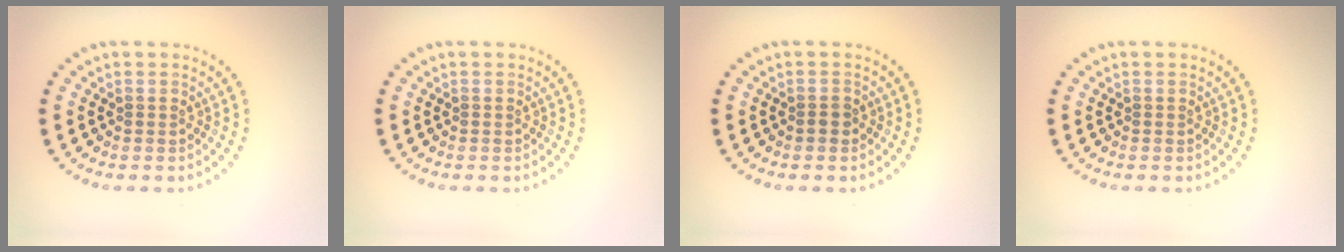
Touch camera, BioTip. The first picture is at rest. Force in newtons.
{"total": 0.0}
{"total": 1.0, "press": 0.8, "slide": 0.5}
{"total": 0.0}